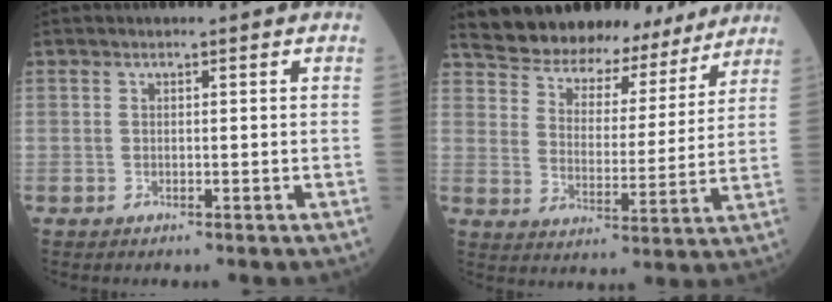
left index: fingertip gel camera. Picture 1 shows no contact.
{"total": 16.2, "force": [14.9, 5.4, 3.4], "torque": [-0.048, 0.006, 0.210]}